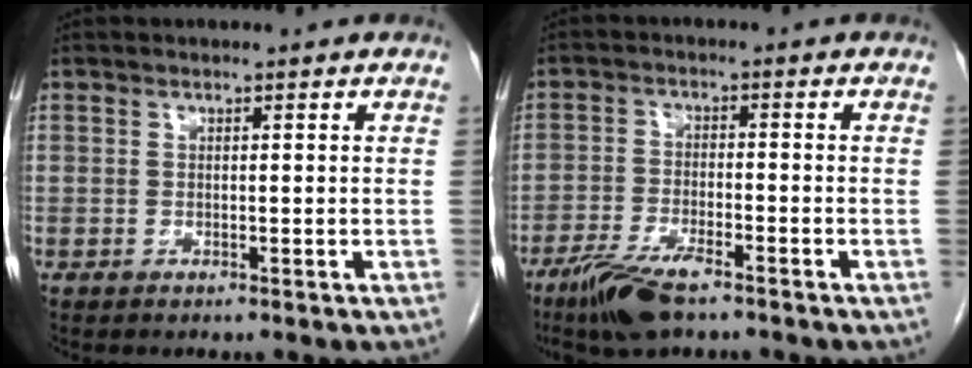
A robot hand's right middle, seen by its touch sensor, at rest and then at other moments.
{"total": 8.0, "force": [-5.6, 1.7, 5.4], "torque": [-0.107, -0.015, -0.101]}